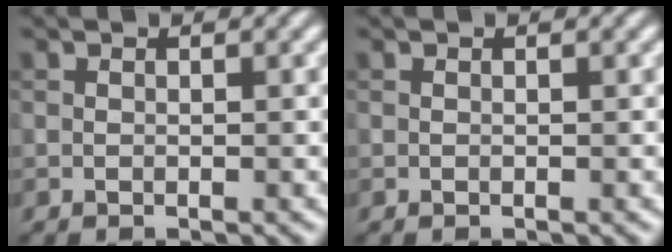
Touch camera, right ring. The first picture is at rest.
{"total": 0.0}